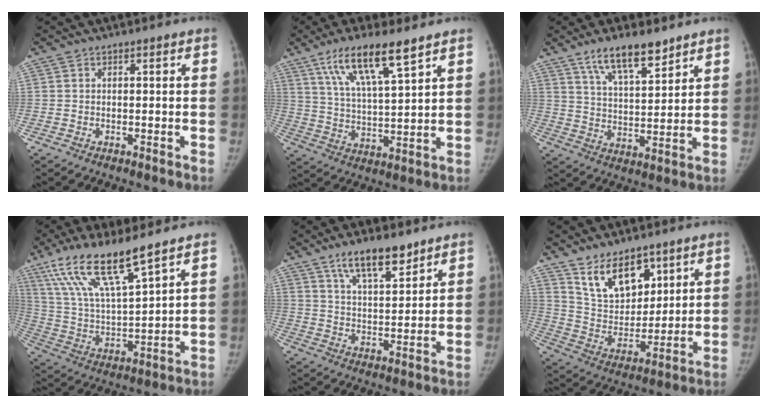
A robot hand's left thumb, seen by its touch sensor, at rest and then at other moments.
{"total": 13.0, "force": [8.1, 2.5, 9.8], "torque": [-0.170, -0.028, 0.154]}
{"total": 10.9, "force": [7.7, 3.4, 7.0], "torque": [-0.096, -0.043, 0.140]}
{"total": 16.3, "force": [10.9, 3.0, 11.7], "torque": [-0.215, -0.049, 0.220]}
{"total": 10.3, "force": [7.2, 3.4, 6.4], "torque": [-0.083, -0.044, 0.130]}
{"total": 13.1, "force": [8.3, 7.4, 7.0], "torque": [-0.079, -0.056, 0.162]}